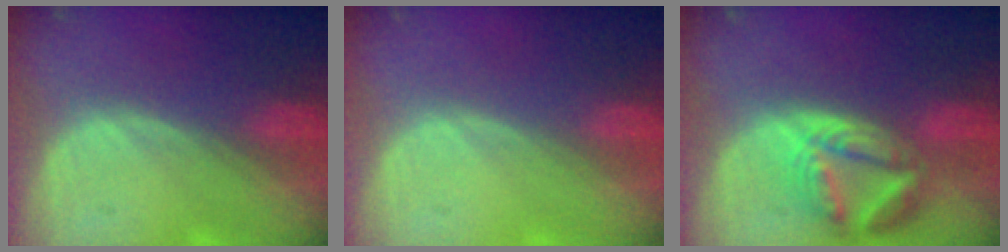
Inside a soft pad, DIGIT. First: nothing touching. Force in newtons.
{"total": 0.0}
{"total": 8.2, "press": 7.3, "slide": 3.7}